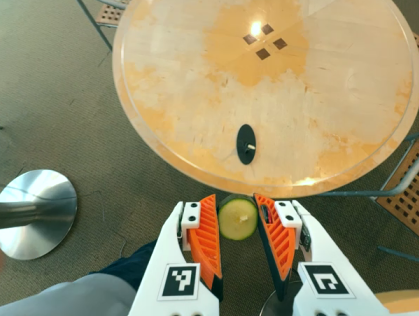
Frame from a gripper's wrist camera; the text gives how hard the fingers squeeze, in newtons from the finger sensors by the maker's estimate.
{"total": 8.1, "left": 8.0, "right": 8.3}